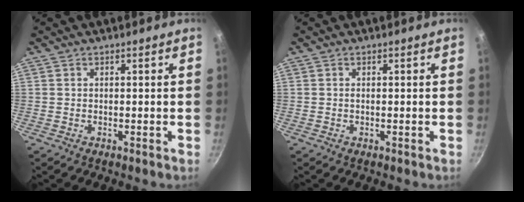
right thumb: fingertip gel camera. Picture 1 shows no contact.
{"total": 0.0}